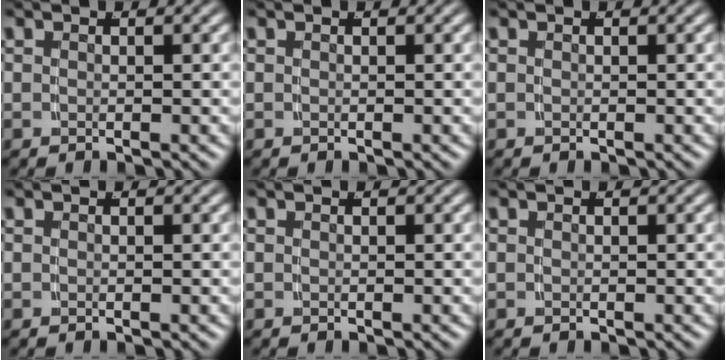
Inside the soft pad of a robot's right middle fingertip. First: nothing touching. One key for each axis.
{"total": 0.0}
{"total": 0.0}
{"total": 0.0}
{"total": 0.0}
{"total": 0.0}